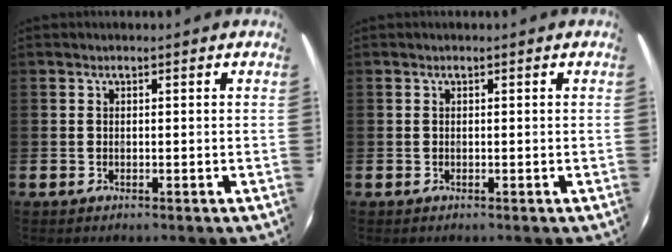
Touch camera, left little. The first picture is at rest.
{"total": 0.0}